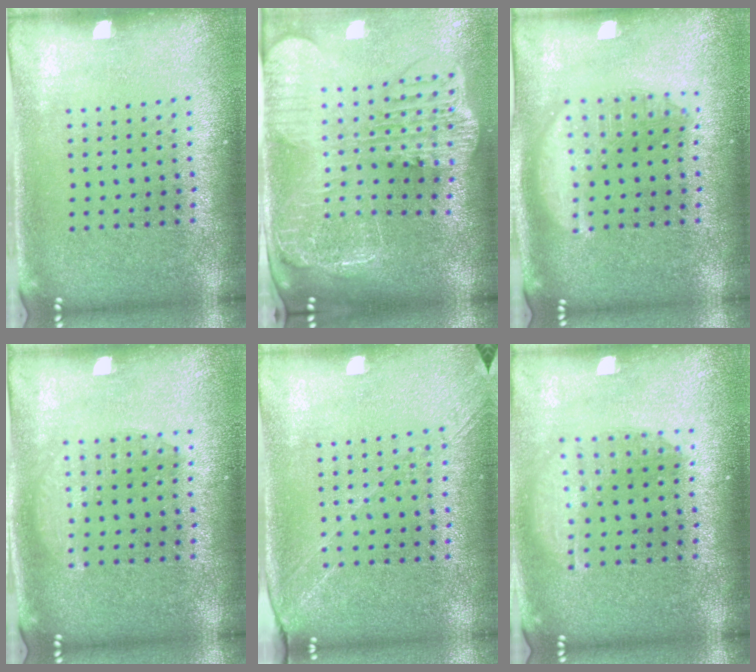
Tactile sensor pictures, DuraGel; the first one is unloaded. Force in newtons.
{"total": 3.8, "press": 3.0, "slide": 2.3}
{"total": 2.9, "press": 2.9, "slide": 0.3}
{"total": 1.8, "press": 1.8, "slide": 0.2}
{"total": 1.3, "press": 1.2, "slide": 0.5}
{"total": 1.5, "press": 1.3, "slide": 0.9}